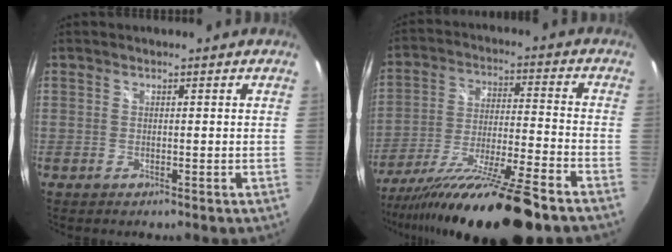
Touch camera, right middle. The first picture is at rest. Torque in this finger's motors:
{"motor_torque": [1.09, -1.05, 0.55, 0.21]}